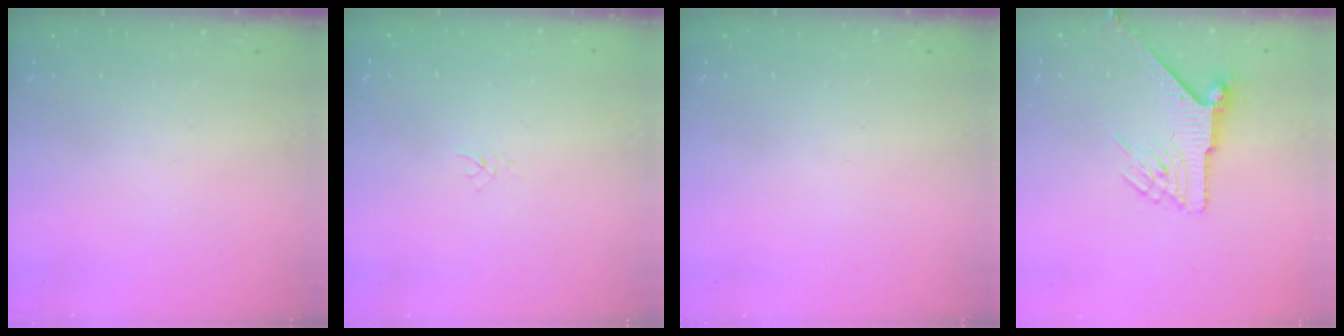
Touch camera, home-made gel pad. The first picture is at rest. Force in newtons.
{"total": 2.0, "press": 2.0, "slide": 0.3}
{"total": 0.0}
{"total": 6.7, "press": 6.7, "slide": 0.1}